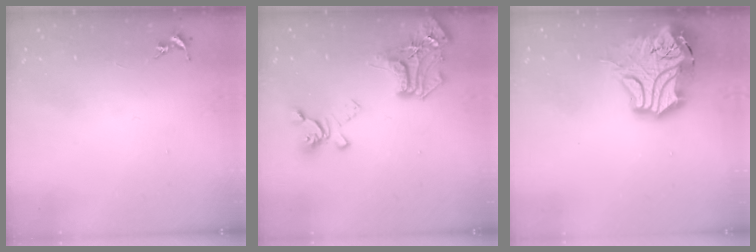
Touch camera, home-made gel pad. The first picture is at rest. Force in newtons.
{"total": 19.7, "press": 19.7, "slide": 1.4}
{"total": 19.5, "press": 19.3, "slide": 2.9}